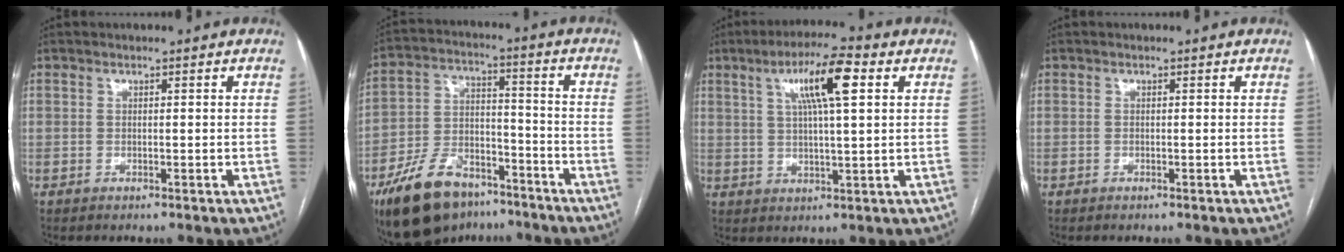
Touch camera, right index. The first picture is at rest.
{"total": 15.1, "force": [-10.8, 7.4, 7.5], "torque": [-0.147, 0.014, -0.184]}
{"total": 9.6, "force": [3.7, 1.0, 8.8], "torque": [-0.156, 0.014, 0.060]}
{"total": 0.0}